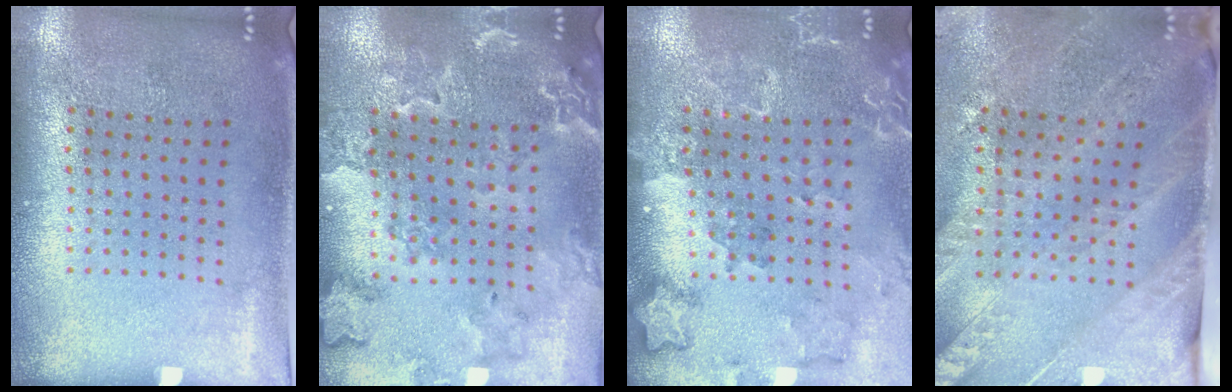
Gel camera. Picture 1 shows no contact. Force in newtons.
{"total": 1.9, "press": 1.9, "slide": 0.3}
{"total": 1.8, "press": 1.7, "slide": 0.4}
{"total": 3.4, "press": 2.9, "slide": 1.8}